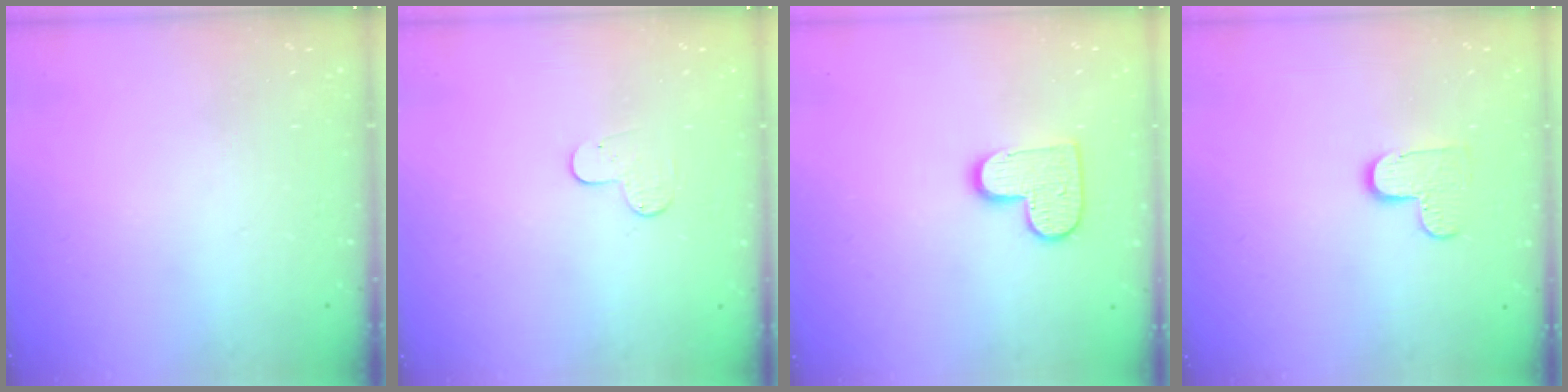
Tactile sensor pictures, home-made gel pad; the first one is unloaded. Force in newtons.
{"total": 4.9, "press": 4.9, "slide": 0.4}
{"total": 10.1, "press": 10.1, "slide": 0.3}
{"total": 6.8, "press": 6.8, "slide": 0.2}